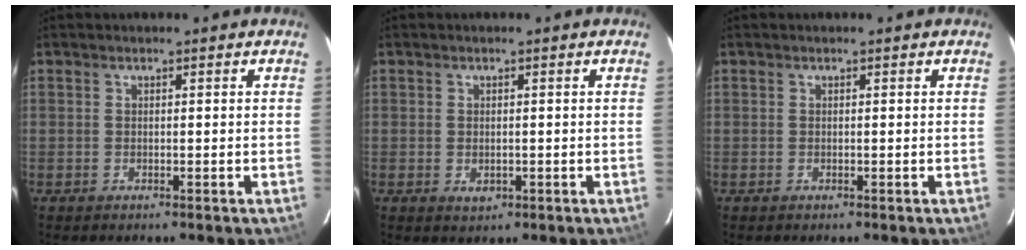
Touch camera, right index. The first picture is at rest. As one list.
[{"total": 1.7, "force": [-0.3, 1.4, 1.0], "torque": [-0.014, -0.002, -0.002]}, {"total": 0.0}]